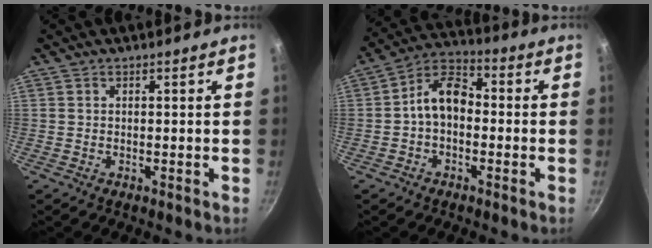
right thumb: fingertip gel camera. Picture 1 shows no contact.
{"total": 8.8, "force": [-0.9, 5.9, 6.4], "torque": [-0.088, 0.039, -0.033]}